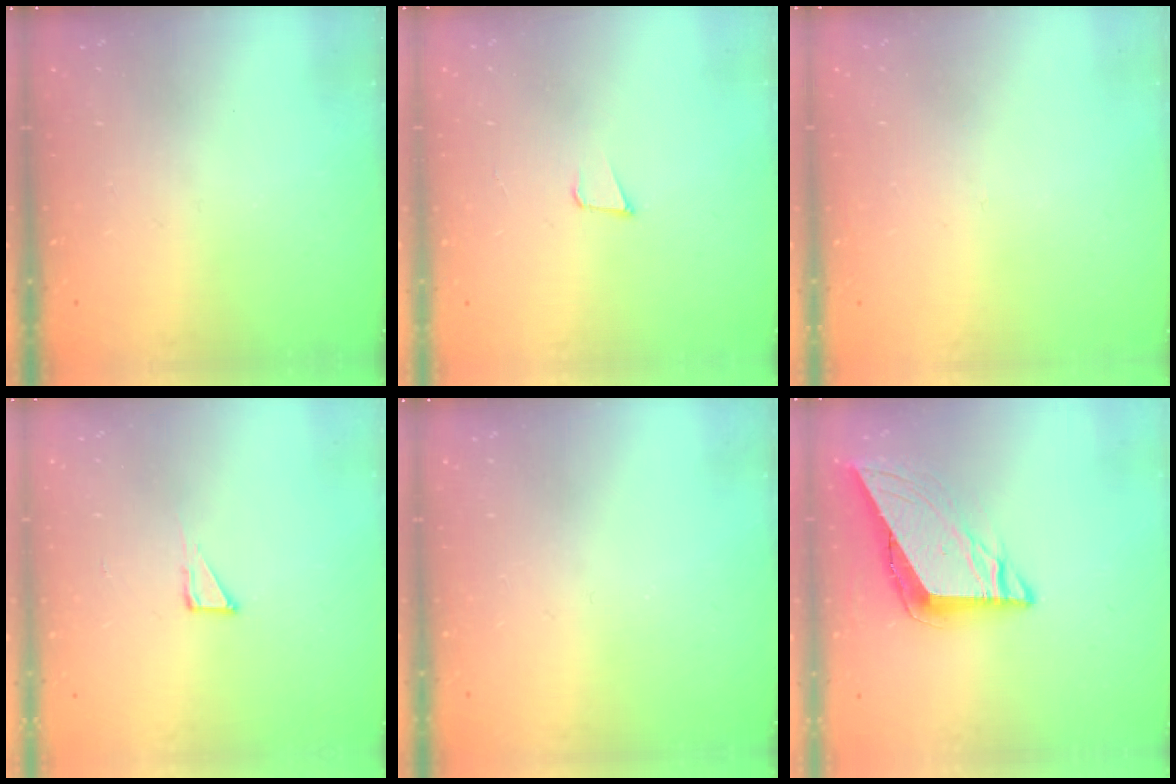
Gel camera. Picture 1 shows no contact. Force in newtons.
{"total": 3.2, "press": 1.9, "slide": 2.6}
{"total": 2.6, "press": 2.6, "slide": 0.2}
{"total": 2.8, "press": 2.8, "slide": 0.2}
{"total": 0.0}
{"total": 8.8, "press": 8.8, "slide": 0.9}